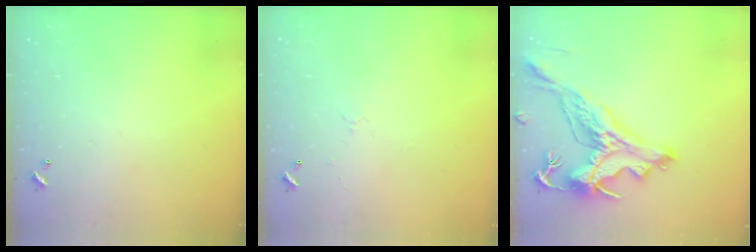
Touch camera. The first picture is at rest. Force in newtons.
{"total": 0.7, "press": 0.2, "slide": 0.6}
{"total": 6.8, "press": 6.6, "slide": 1.9}